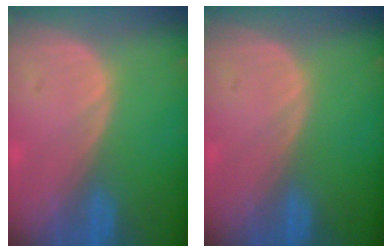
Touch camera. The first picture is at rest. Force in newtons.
{"total": 0.0}